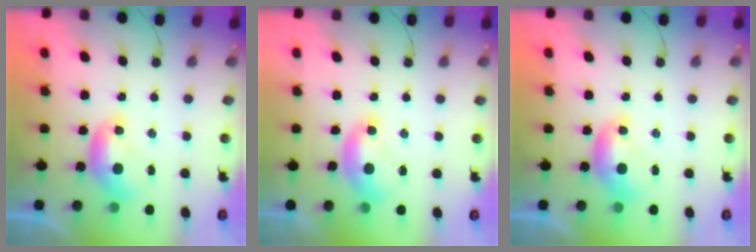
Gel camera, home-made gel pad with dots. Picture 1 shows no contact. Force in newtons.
{"total": 1.9, "press": 1.7, "slide": 0.6}
{"total": 0.0}